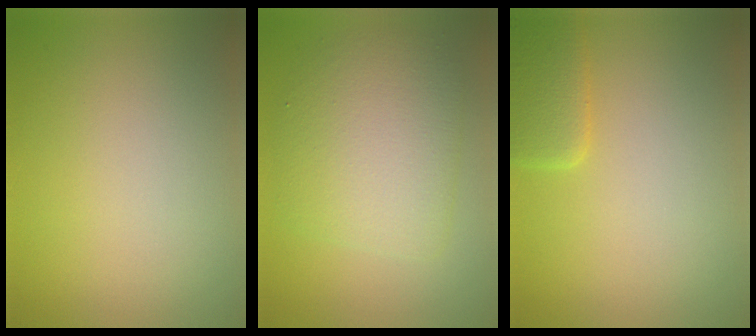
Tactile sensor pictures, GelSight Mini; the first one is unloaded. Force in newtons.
{"total": 6.1, "press": 6.1, "slide": 0.2}
{"total": 2.6, "press": 2.6, "slide": 0.2}